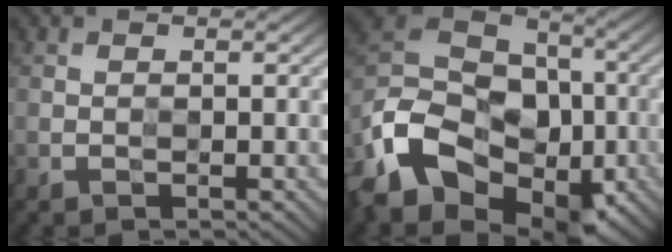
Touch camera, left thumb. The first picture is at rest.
{"total": 16.3, "force": [-7.2, 11.3, 9.3], "torque": [-0.232, -0.023, -0.141]}